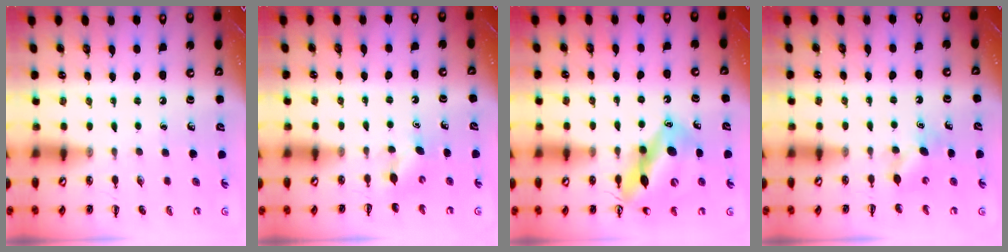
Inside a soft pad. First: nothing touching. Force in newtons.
{"total": 3.3, "press": 3.2, "slide": 0.9}
{"total": 13.8, "press": 13.2, "slide": 3.8}
{"total": 4.1, "press": 3.9, "slide": 1.3}